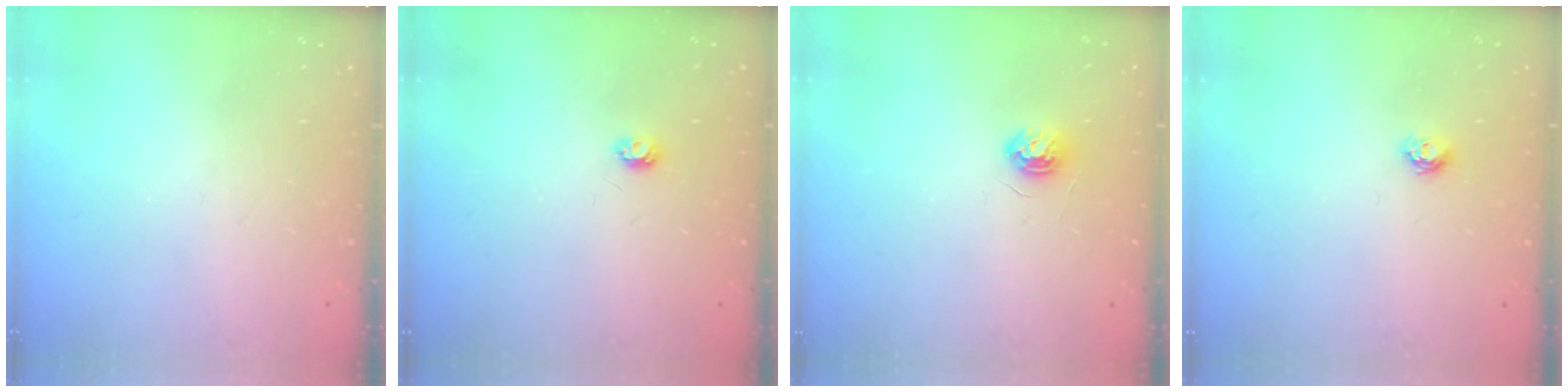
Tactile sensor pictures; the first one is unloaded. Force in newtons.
{"total": 3.4, "press": 3.4, "slide": 0.5}
{"total": 5.3, "press": 5.3, "slide": 0.6}
{"total": 4.6, "press": 4.5, "slide": 0.6}